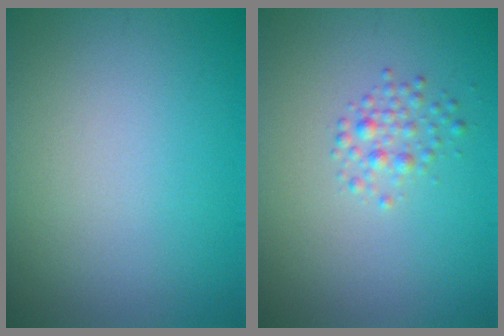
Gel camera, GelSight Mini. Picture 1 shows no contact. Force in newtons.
{"total": 1.6, "press": 1.6, "slide": 0.1}